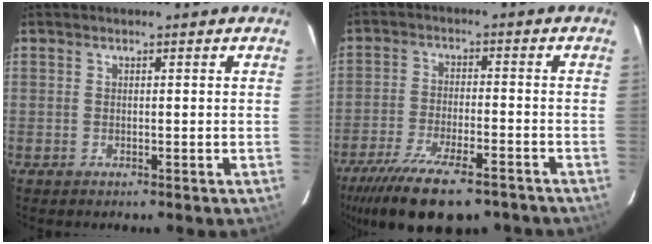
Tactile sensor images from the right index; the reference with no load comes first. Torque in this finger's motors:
{"motor_torque": [1.31, -0.83, 0.78, 0.17]}